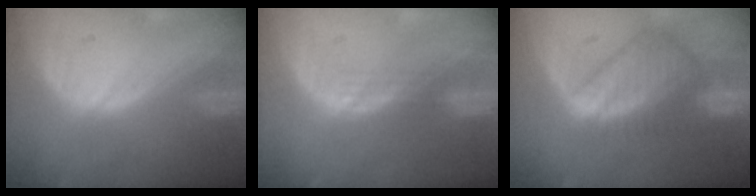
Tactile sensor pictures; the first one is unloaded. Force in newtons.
{"total": 1.5, "press": 1.5, "slide": 0.3}
{"total": 8.7, "press": 7.6, "slide": 4.3}